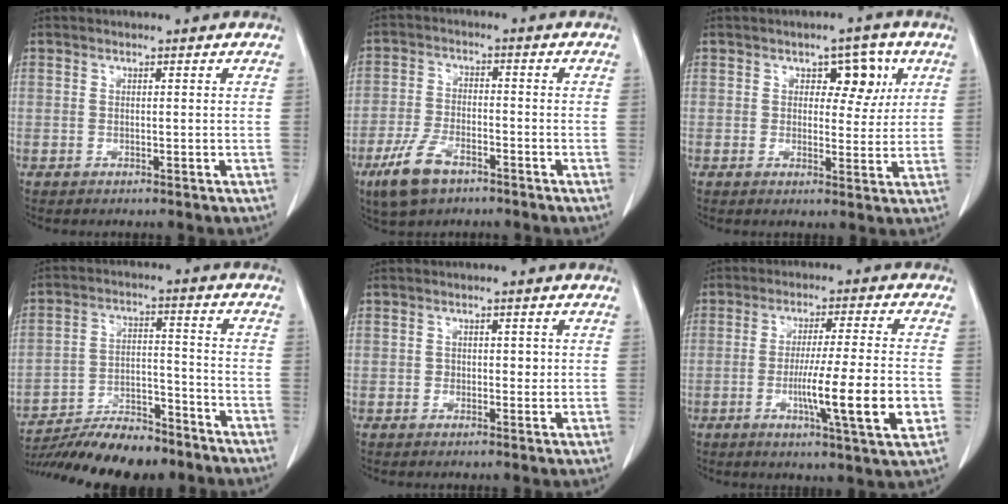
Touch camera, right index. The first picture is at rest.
{"total": 7.7, "force": [-5.0, 3.2, 5.0], "torque": [-0.111, -0.008, -0.091]}
{"total": 5.3, "force": [2.0, 3.0, 3.9], "torque": [-0.039, 0.011, 0.027]}
{"total": 14.0, "force": [-12.5, 3.0, 5.5], "torque": [-0.082, 0.015, -0.204]}
{"total": 2.0, "force": [0.0, 1.5, 1.3], "torque": [-0.016, 0.004, 0.000]}
{"total": 12.4, "force": [-3.2, -0.3, 12.0], "torque": [-0.192, -0.020, -0.056]}